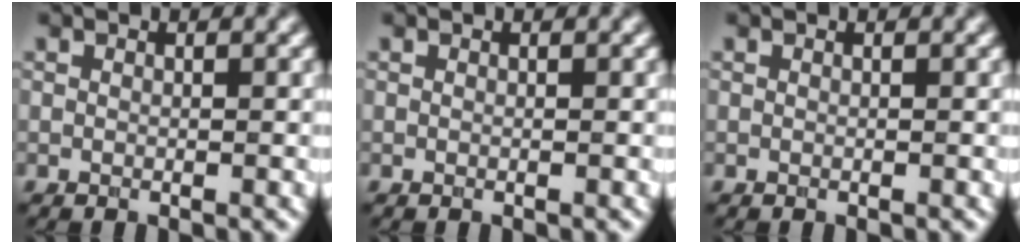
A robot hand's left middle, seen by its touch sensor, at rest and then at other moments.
{"total": 0.0}
{"total": 0.0}